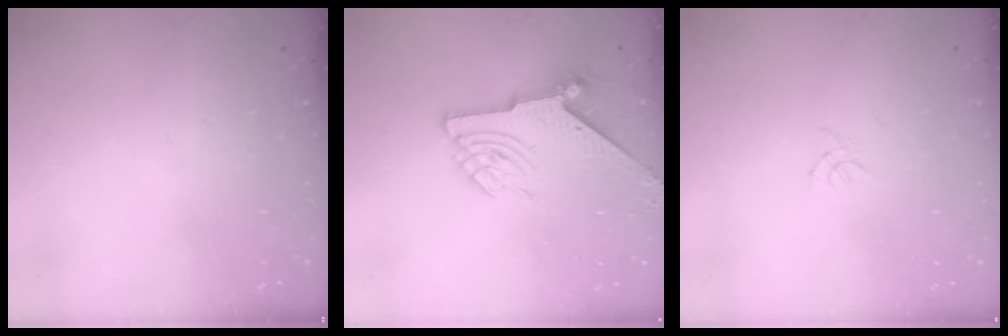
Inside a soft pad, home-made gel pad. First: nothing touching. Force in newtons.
{"total": 8.6, "press": 8.6, "slide": 0.6}
{"total": 0.5, "press": 0.4, "slide": 0.3}